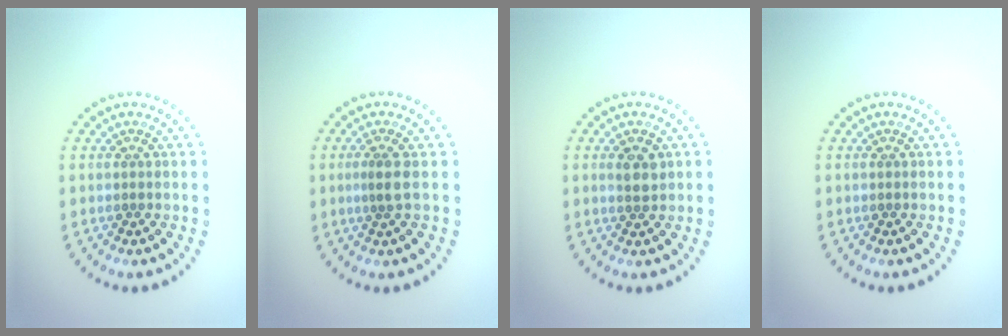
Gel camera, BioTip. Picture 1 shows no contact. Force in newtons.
{"total": 1.5, "press": 1.1, "slide": 1.0}
{"total": 1.7, "press": 1.7, "slide": 0.5}
{"total": 0.0}